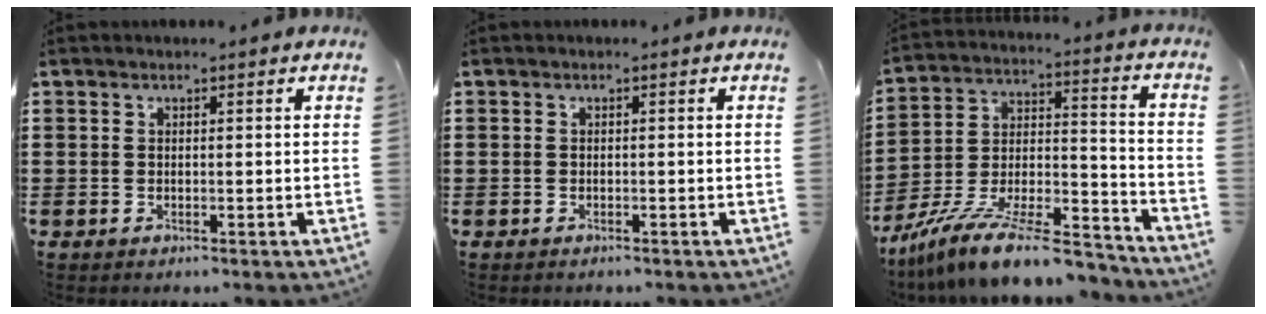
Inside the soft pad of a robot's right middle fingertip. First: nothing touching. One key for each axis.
{"total": 0.7, "fx": -0.5, "fy": 0.4, "fz": -0.1, "tx": 0.001, "ty": 0.003, "tz": -0.013}
{"total": 14.6, "fx": -12.6, "fy": 1.9, "fz": 7.2, "tx": -0.117, "ty": 0.034, "tz": -0.231}